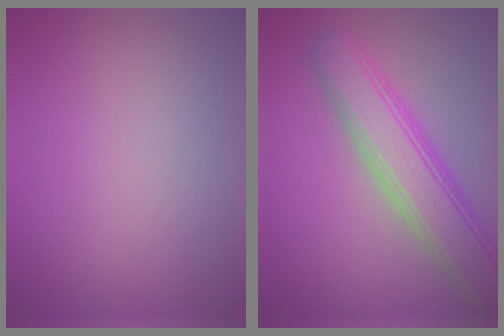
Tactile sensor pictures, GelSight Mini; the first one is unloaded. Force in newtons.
{"total": 6.5, "press": 6.5, "slide": 0.3}